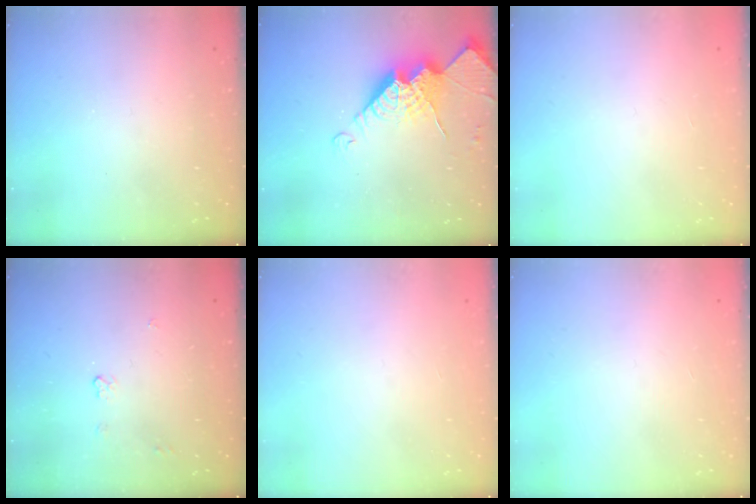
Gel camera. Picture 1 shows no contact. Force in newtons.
{"total": 16.0, "press": 16.0, "slide": 1.5}
{"total": 0.0}
{"total": 3.7, "press": 3.6, "slide": 0.6}
{"total": 0.0}
{"total": 0.0}